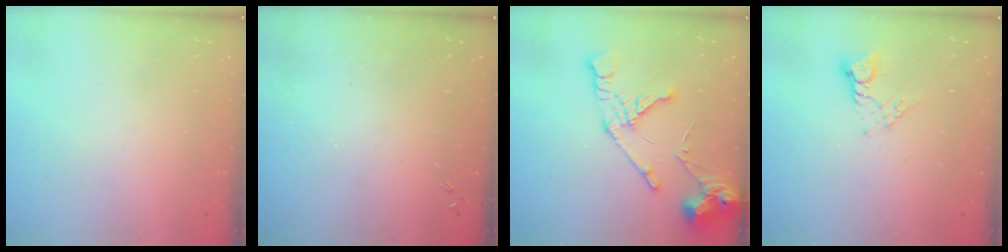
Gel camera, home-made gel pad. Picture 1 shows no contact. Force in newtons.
{"total": 0.0}
{"total": 13.5, "press": 13.3, "slide": 1.8}
{"total": 6.7, "press": 6.6, "slide": 0.5}